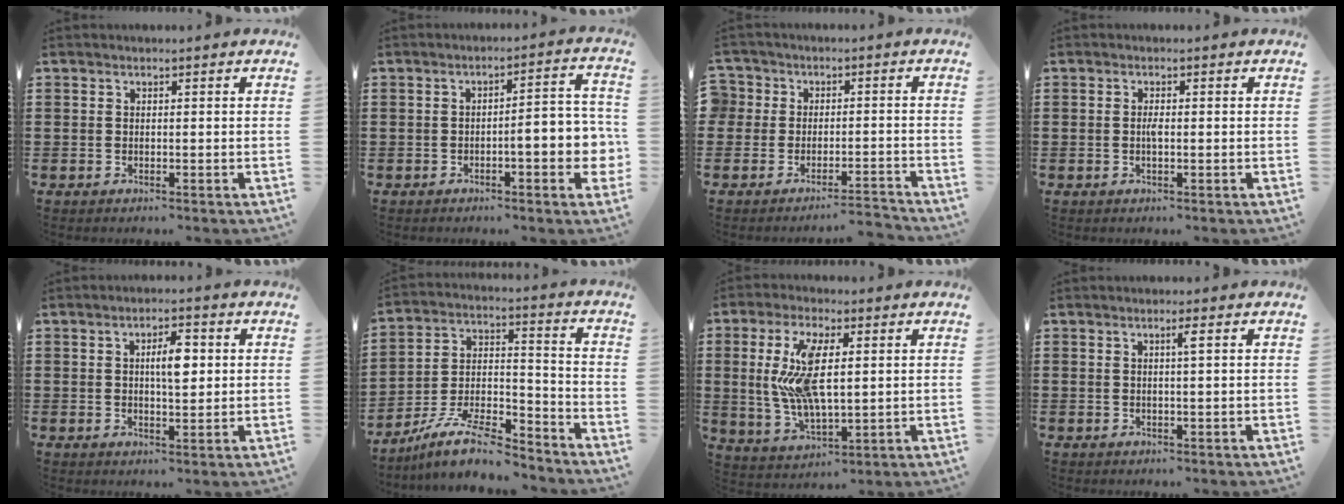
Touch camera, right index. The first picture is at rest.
{"total": 6.6, "force": [-2.1, 1.8, 6.0], "torque": [-0.076, -0.009, -0.039]}
{"total": 3.3, "force": [-2.9, 1.5, 0.0], "torque": [-0.017, 0.005, -0.068]}
{"total": 1.4, "force": [-0.3, 0.1, 1.3], "torque": [-0.027, -0.003, -0.006]}
{"total": 5.1, "force": [0.9, 1.7, 4.7], "torque": [-0.077, 0.002, 0.009]}
{"total": 11.3, "force": [-9.7, 2.3, 5.4], "torque": [-0.097, 0.030, -0.188]}
{"total": 10.7, "force": [1.4, 4.4, 9.7], "torque": [-0.211, 0.000, 0.020]}
{"total": 1.5, "force": [0.3, -0.4, 1.4], "torque": [-0.024, -0.004, 0.003]}